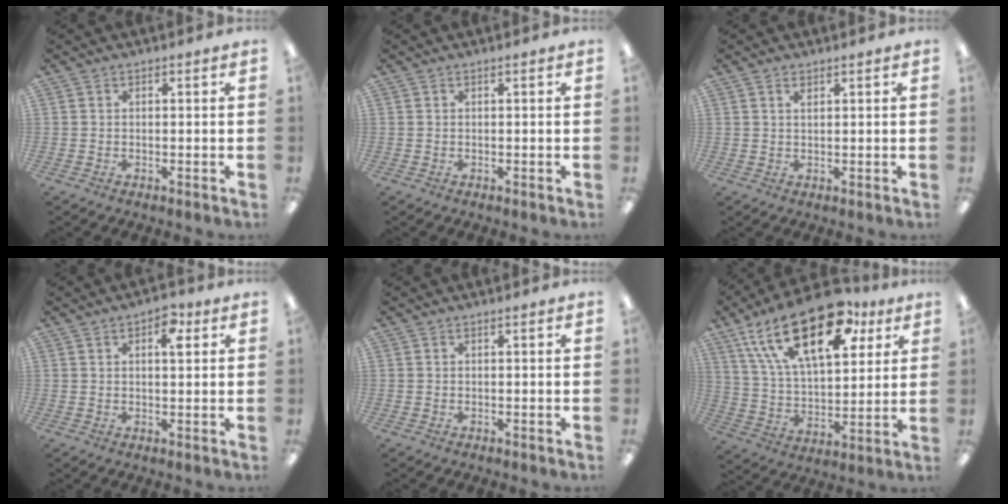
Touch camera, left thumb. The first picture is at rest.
{"total": 0.0}
{"total": 1.4, "force": [1.0, 0.6, 0.7], "torque": [-0.017, 0.000, 0.018]}
{"total": 5.0, "force": [2.4, 2.3, 3.7], "torque": [-0.047, -0.006, 0.034]}
{"total": 0.0}
{"total": 24.6, "force": [14.2, 11.6, 16.4], "torque": [-0.287, -0.058, 0.245]}